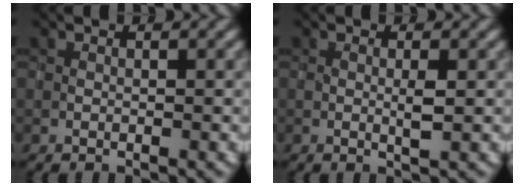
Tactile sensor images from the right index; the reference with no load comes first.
{"total": 1.4, "force": [0.1, 0.3, 1.4], "torque": [-0.027, -0.003, 0.001]}